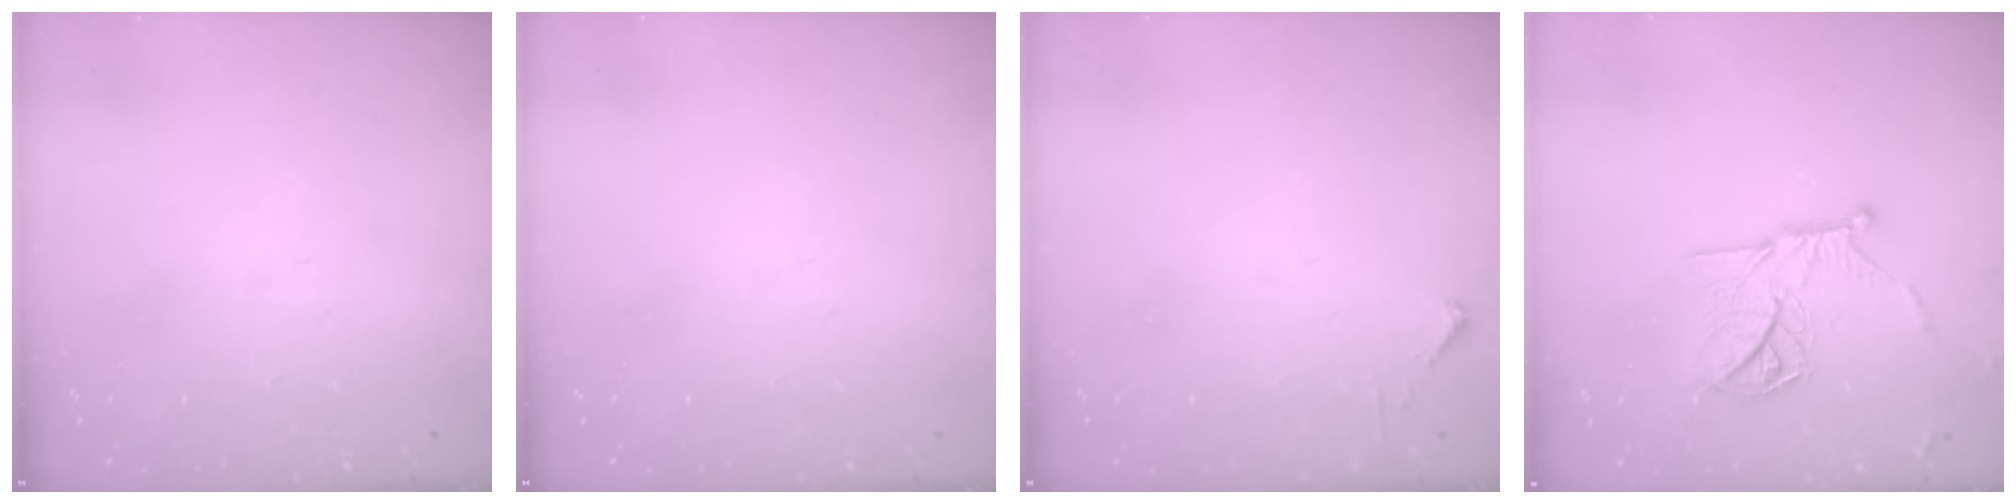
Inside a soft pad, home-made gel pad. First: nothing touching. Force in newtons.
{"total": 0.0}
{"total": 2.7, "press": 2.7, "slide": 0.3}
{"total": 14.3, "press": 14.2, "slide": 0.5}